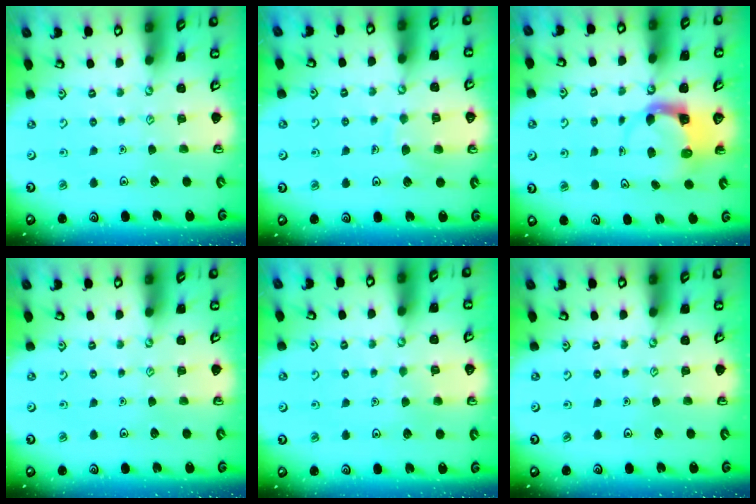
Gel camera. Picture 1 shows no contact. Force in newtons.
{"total": 6.7, "press": 6.6, "slide": 0.7}
{"total": 3.7, "press": 3.7, "slide": 0.5}
{"total": 0.0}
{"total": 2.6, "press": 2.6, "slide": 0.3}
{"total": 0.0}